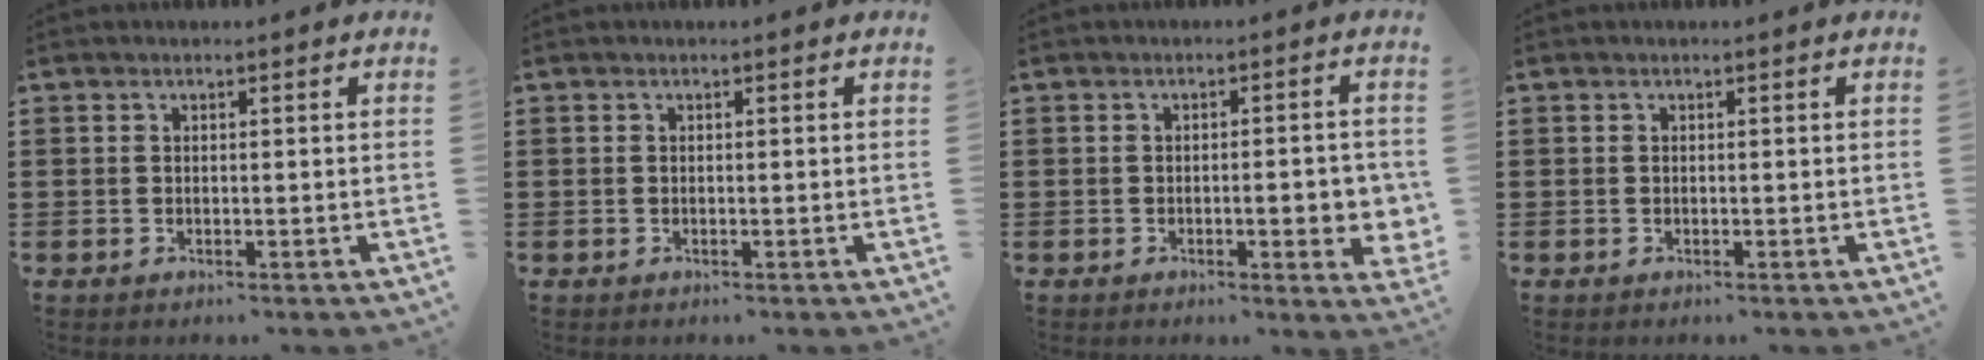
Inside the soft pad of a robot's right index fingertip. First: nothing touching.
{"total": 0.0}
{"total": 5.2, "force": [-0.9, 1.4, 4.9], "torque": [-0.064, -0.005, -0.016]}
{"total": 0.0}